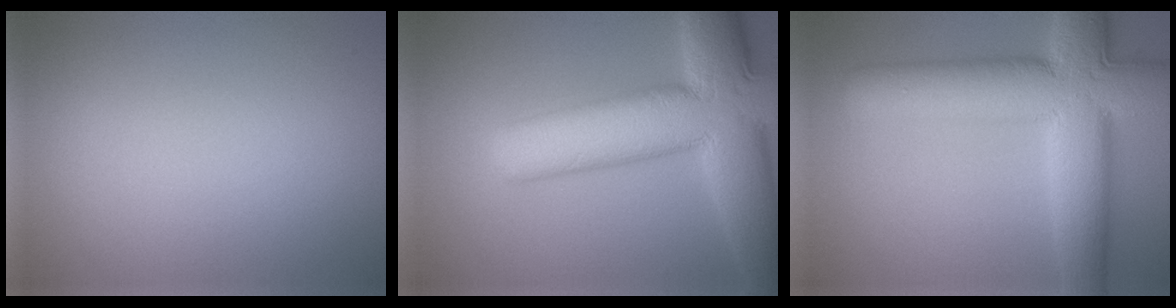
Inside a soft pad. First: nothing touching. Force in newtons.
{"total": 12.3, "press": 12.3, "slide": 0.6}
{"total": 11.0, "press": 11.0, "slide": 0.4}